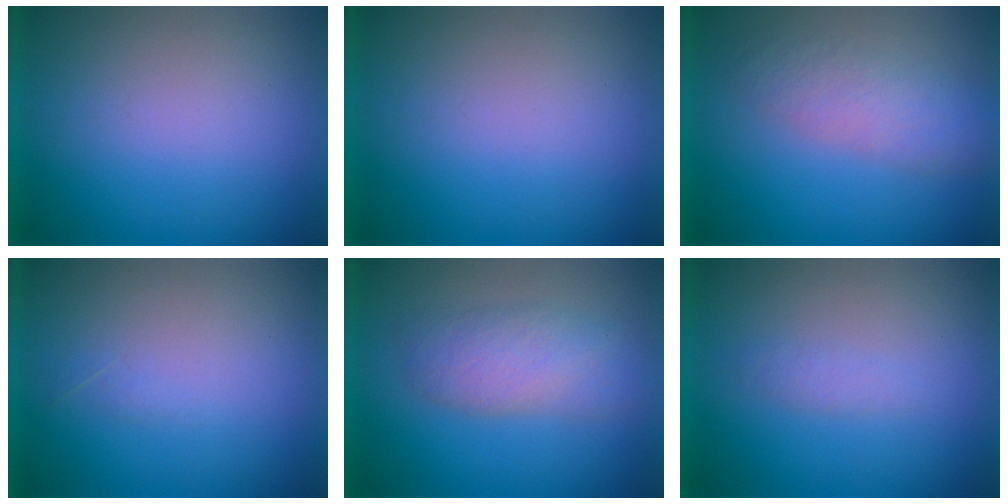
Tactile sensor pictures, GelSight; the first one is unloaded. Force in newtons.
{"total": 0.0}
{"total": 3.4}
{"total": 1.0}
{"total": 4.0}
{"total": 1.3}